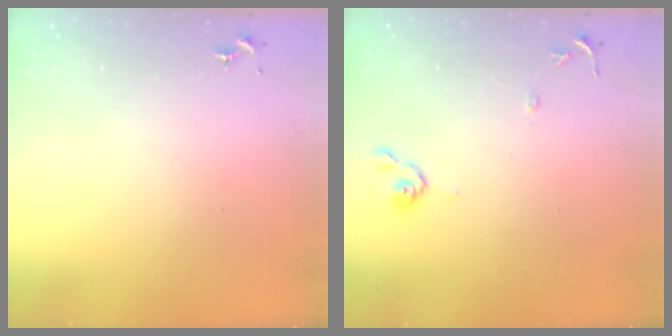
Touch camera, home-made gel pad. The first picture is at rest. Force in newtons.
{"total": 8.6, "press": 8.6, "slide": 0.7}